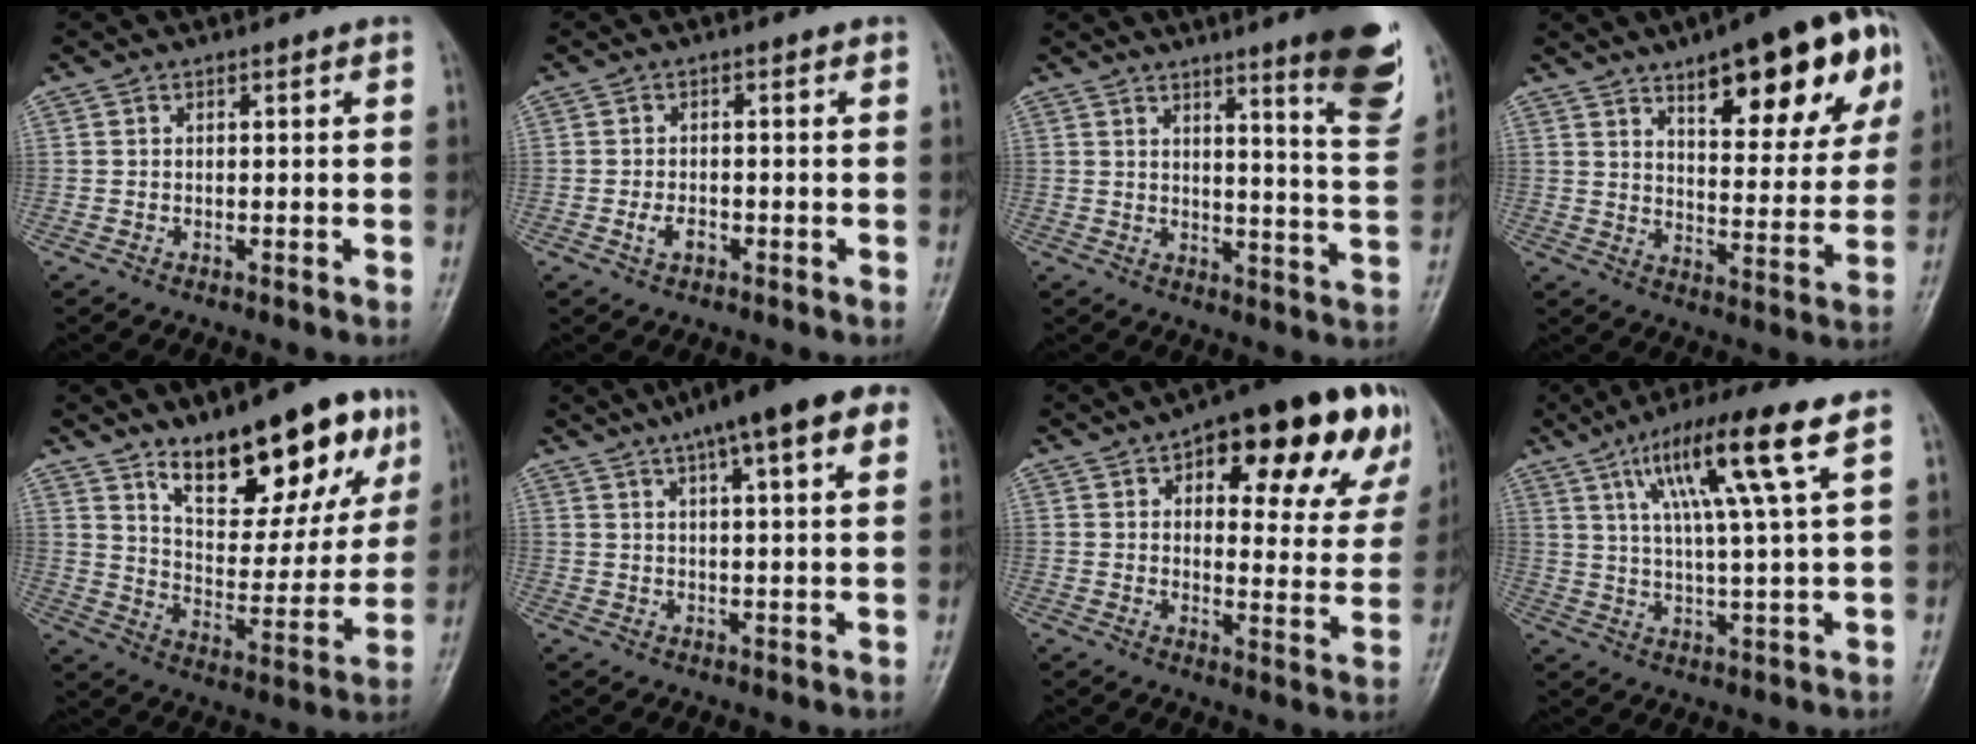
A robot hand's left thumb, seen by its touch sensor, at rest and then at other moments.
{"total": 2.6, "force": [-1.1, 1.6, 1.8], "torque": [-0.032, 0.006, -0.018]}
{"total": 14.4, "force": [8.6, 1.6, 11.4], "torque": [-0.130, -0.060, 0.112]}
{"total": 21.3, "force": [10.6, 7.5, 16.9], "torque": [-0.189, -0.026, 0.150]}
{"total": 20.4, "force": [12.5, 8.7, 13.5], "torque": [-0.138, -0.067, 0.201]}
{"total": 16.3, "force": [9.2, 3.6, 13.0], "torque": [-0.180, 0.013, 0.130]}
{"total": 23.8, "force": [11.8, 9.8, 18.1], "torque": [-0.183, -0.011, 0.154]}
{"total": 14.8, "force": [6.8, 1.0, 13.1], "torque": [-0.234, -0.011, 0.119]}